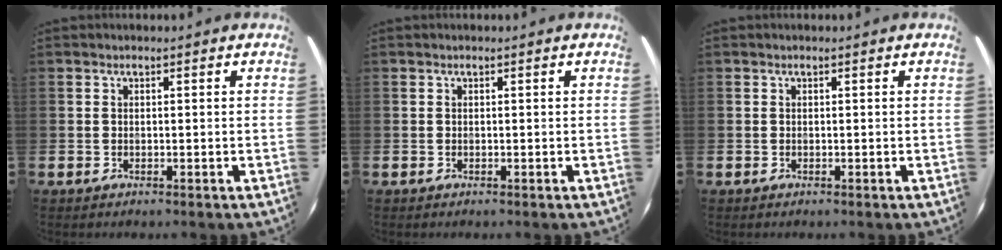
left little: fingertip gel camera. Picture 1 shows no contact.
{"total": 0.0}
{"total": 0.0}